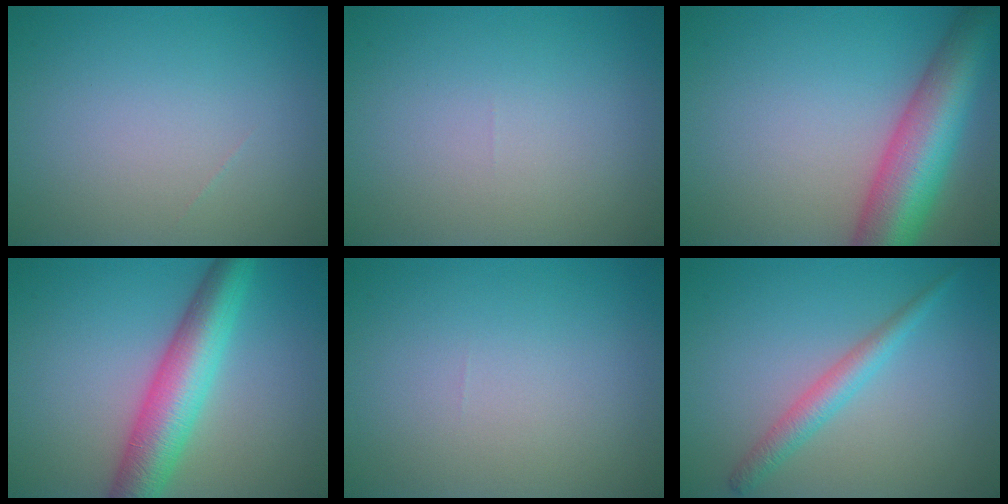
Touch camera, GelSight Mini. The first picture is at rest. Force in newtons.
{"total": 0.0}
{"total": 10.1, "press": 10.1, "slide": 0.3}
{"total": 7.0, "press": 7.0, "slide": 0.2}
{"total": 0.0}
{"total": 2.4, "press": 2.4, "slide": 0.1}